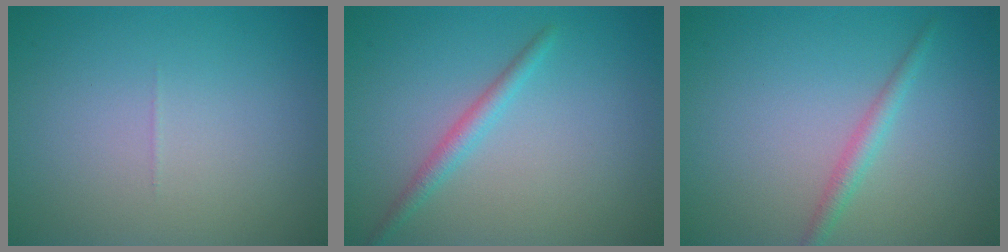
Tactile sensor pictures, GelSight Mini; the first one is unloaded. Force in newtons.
{"total": 1.8, "press": 1.8, "slide": 0.0}
{"total": 1.6, "press": 1.6, "slide": 0.0}